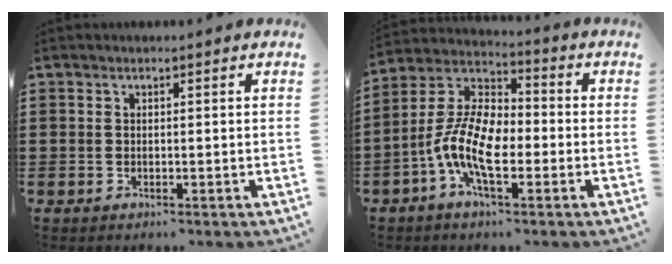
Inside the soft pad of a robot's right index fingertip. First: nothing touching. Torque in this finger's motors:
{"motor_torque": [2.14, 0.00, 1.05, 0.21]}